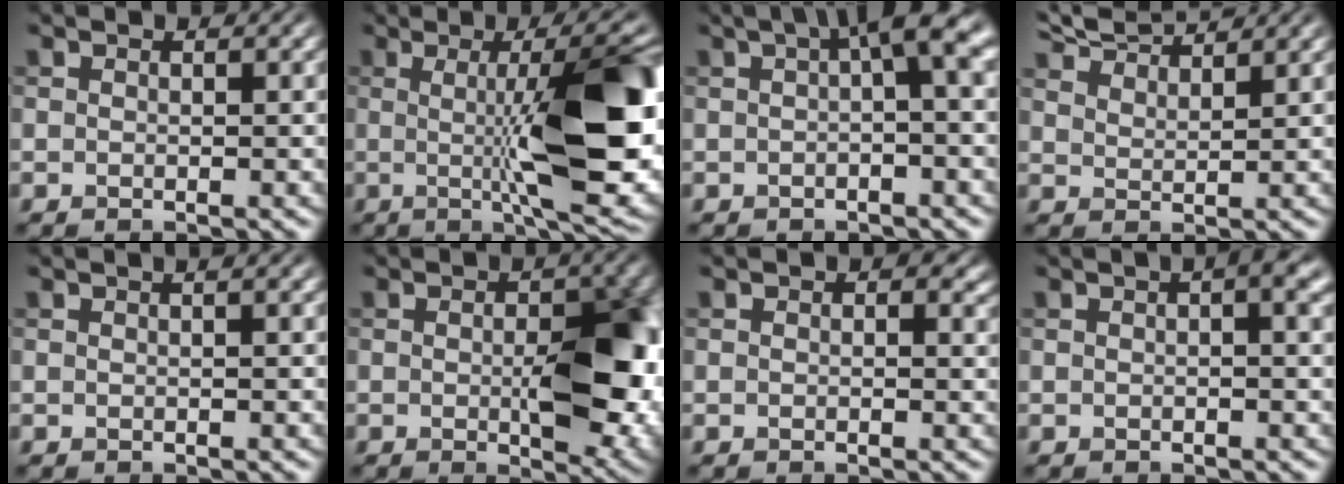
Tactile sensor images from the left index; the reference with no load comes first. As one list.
[{"total": 12.6, "force": [0.0, 2.8, 12.3], "torque": [-0.156, -0.005, 0.003]}, {"total": 5.3, "force": [1.2, 1.1, 5.1], "torque": [-0.062, 0.019, 0.008]}, {"total": 5.2, "force": [4.9, 0.8, 1.7], "torque": [-0.040, 0.014, 0.083]}, {"total": 0.9, "force": [0.1, 0.1, 0.9], "torque": [-0.013, 0.003, 0.000]}, {"total": 9.4, "force": [-0.8, 4.5, 8.2], "torque": [-0.116, -0.015, 0.000]}, {"total": 1.5, "force": [0.4, 1.0, 1.0], "torque": [-0.012, -0.006, 0.003]}, {"total": 2.5, "force": [0.7, 0.4, 2.3], "torque": [-0.029, 0.005, 0.008]}]